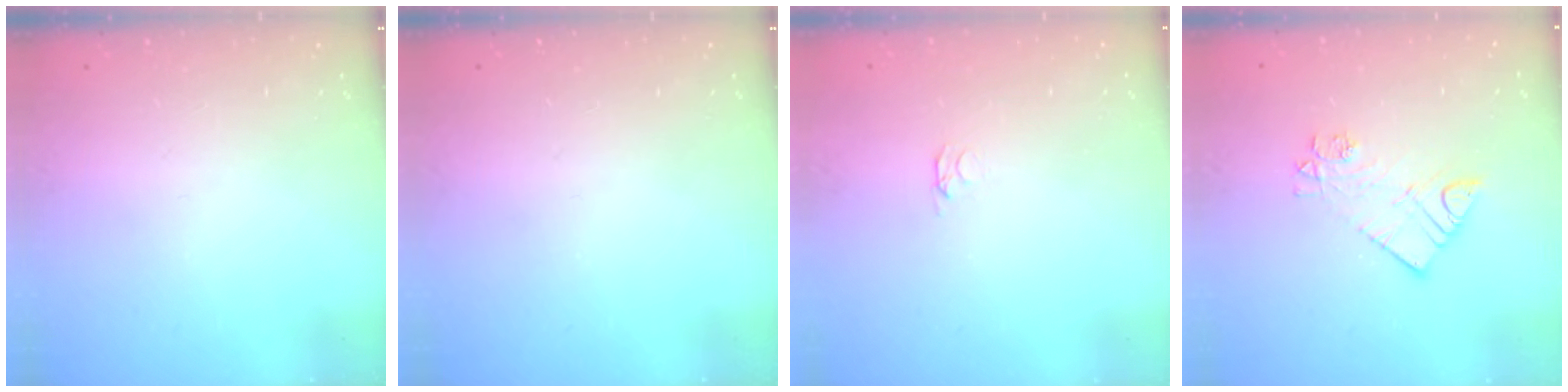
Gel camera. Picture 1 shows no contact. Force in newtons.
{"total": 0.0}
{"total": 2.1, "press": 2.0, "slide": 0.3}
{"total": 9.3, "press": 9.3, "slide": 0.7}